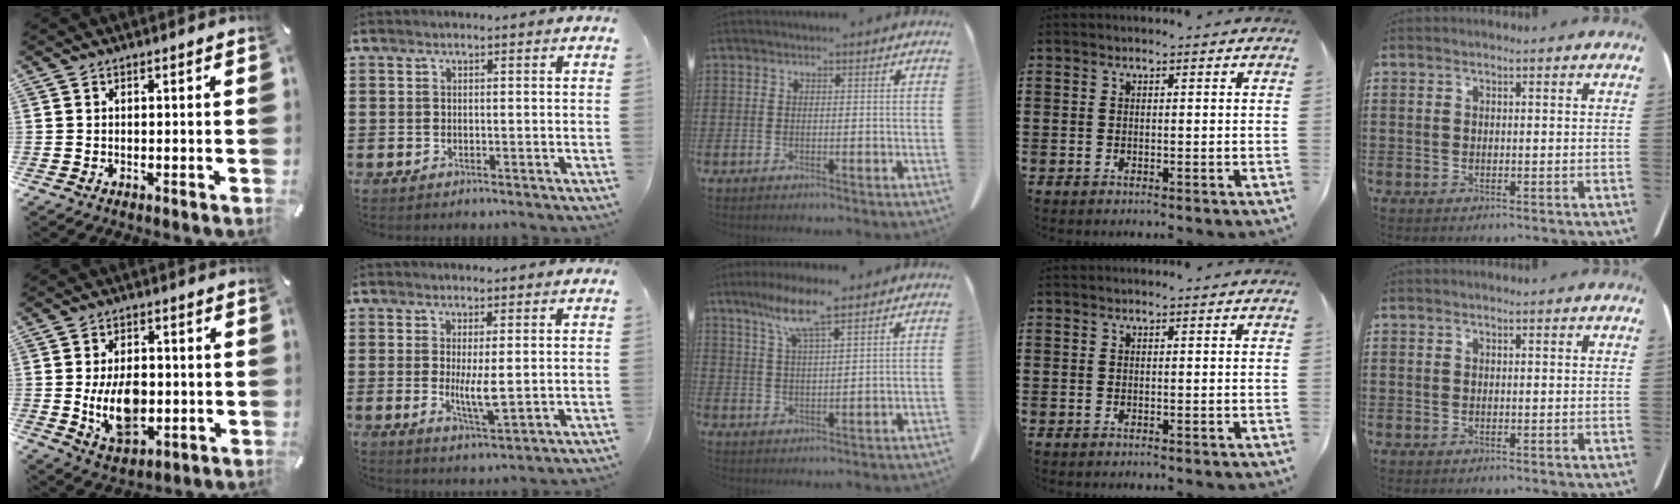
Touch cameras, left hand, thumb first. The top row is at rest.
{"thumb": {"total": 11.4, "force": [-1.0, 7.4, 8.6], "torque": [-0.145, -0.006, -0.016]}, "index": {"total": 4.8, "force": [0.3, 0.9, 4.7], "torque": [-0.084, -0.009, 0.001]}, "middle": {"total": 7.2, "force": [4.9, 0.6, 5.2], "torque": [-0.113, -0.002, 0.086]}}